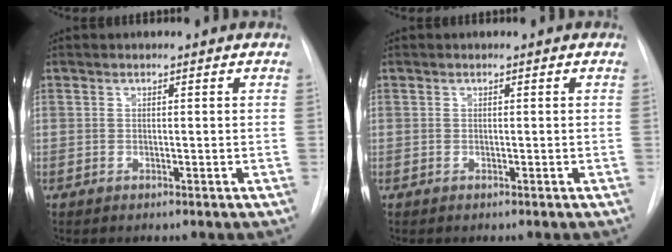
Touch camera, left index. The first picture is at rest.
{"total": 0.0}